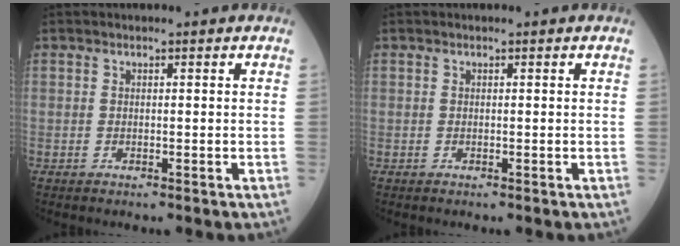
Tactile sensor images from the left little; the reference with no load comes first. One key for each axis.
{"total": 0.0}